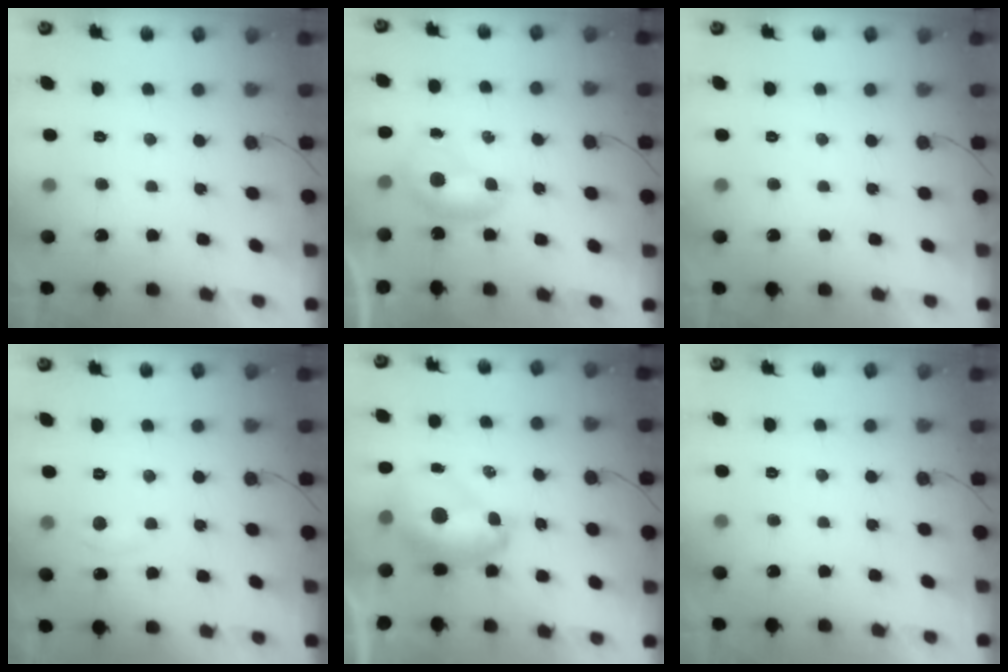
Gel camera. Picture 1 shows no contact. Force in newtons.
{"total": 6.5, "press": 6.4, "slide": 0.9}
{"total": 0.0}
{"total": 3.5, "press": 3.5, "slide": 0.5}
{"total": 10.1, "press": 10.0, "slide": 1.1}
{"total": 0.0}